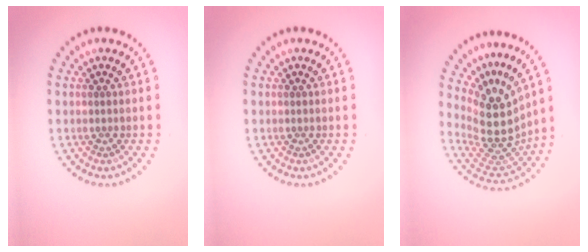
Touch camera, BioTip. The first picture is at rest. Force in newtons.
{"total": 0.0}
{"total": 5.0, "press": 3.8, "slide": 3.4}